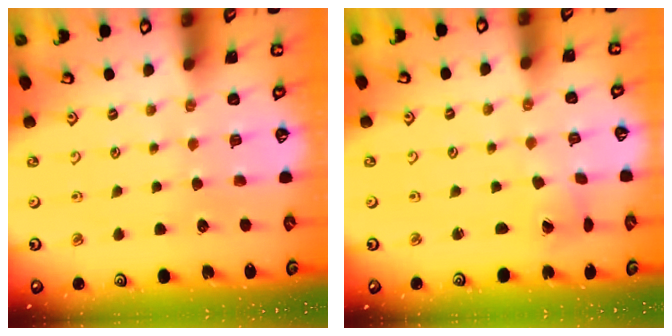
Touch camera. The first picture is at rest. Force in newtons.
{"total": 1.6, "press": 1.6, "slide": 0.2}